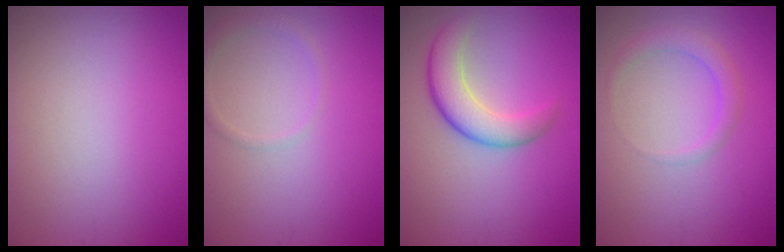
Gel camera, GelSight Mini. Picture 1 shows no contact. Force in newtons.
{"total": 1.4, "press": 1.4, "slide": 0.1}
{"total": 4.6, "press": 4.6, "slide": 0.2}
{"total": 1.9, "press": 1.9, "slide": 0.1}